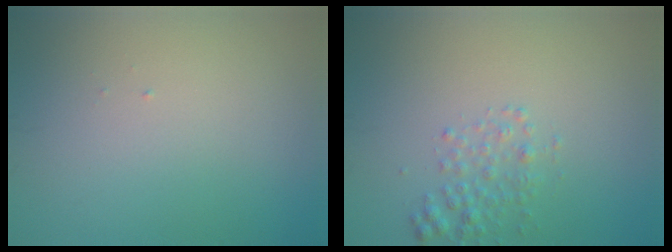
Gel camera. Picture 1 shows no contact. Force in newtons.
{"total": 1.7, "press": 1.7, "slide": 0.1}